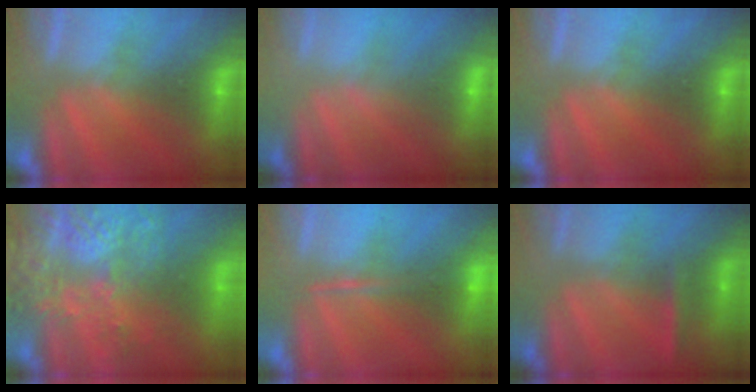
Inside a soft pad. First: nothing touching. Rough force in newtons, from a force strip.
{"total": 2.2}
{"total": 0.0}
{"total": 8.0}
{"total": 1.5}
{"total": 2.3}